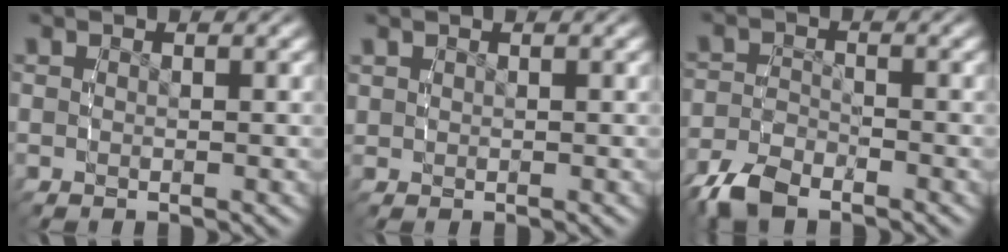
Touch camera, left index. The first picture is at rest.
{"total": 0.5, "force": [0.4, -0.1, -0.2], "torque": [0.006, -0.001, 0.010]}
{"total": 3.3, "force": [-2.7, 1.4, 1.4], "torque": [-0.030, -0.007, -0.048]}